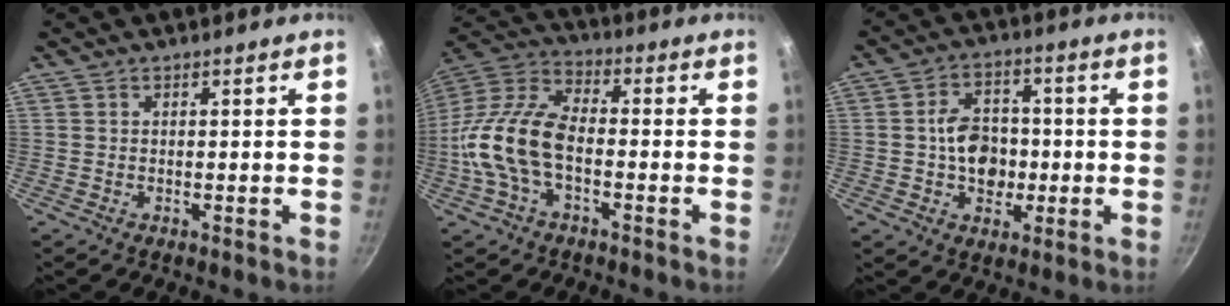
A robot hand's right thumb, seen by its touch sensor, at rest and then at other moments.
{"total": 15.3, "force": [-3.2, 8.3, 12.4], "torque": [-0.238, 0.039, -0.079]}
{"total": 9.9, "force": [-0.7, 7.4, 6.4], "torque": [-0.072, 0.014, -0.015]}